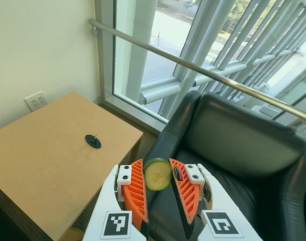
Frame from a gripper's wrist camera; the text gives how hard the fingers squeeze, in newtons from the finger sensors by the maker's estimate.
{"total": 7.8, "left": 7.7, "right": 8.0}